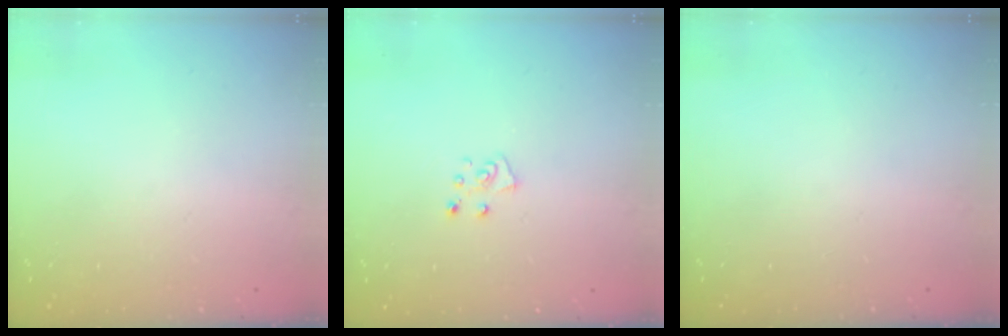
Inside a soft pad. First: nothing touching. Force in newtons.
{"total": 5.7, "press": 5.7, "slide": 0.7}
{"total": 0.0}